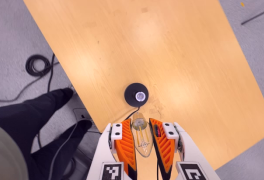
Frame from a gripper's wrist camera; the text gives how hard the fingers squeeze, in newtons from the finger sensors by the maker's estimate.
{"total": 21.3, "left": 22.6, "right": 20.0}